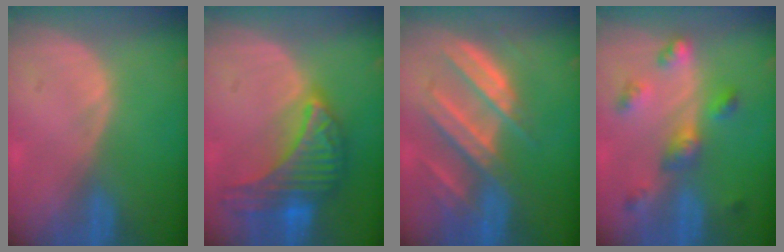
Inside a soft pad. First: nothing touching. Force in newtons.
{"total": 10.0, "press": 10.0, "slide": 0.5}
{"total": 9.5, "press": 8.4, "slide": 4.3}
{"total": 6.0, "press": 5.8, "slide": 1.7}